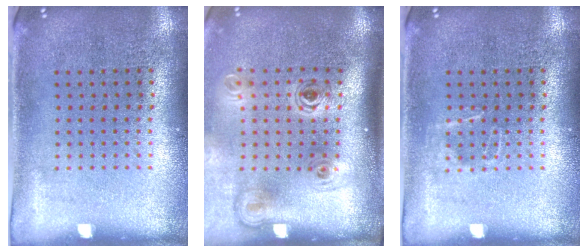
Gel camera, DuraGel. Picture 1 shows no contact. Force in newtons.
{"total": 2.1, "press": 1.4, "slide": 1.6}
{"total": 0.9, "press": 0.8, "slide": 0.2}